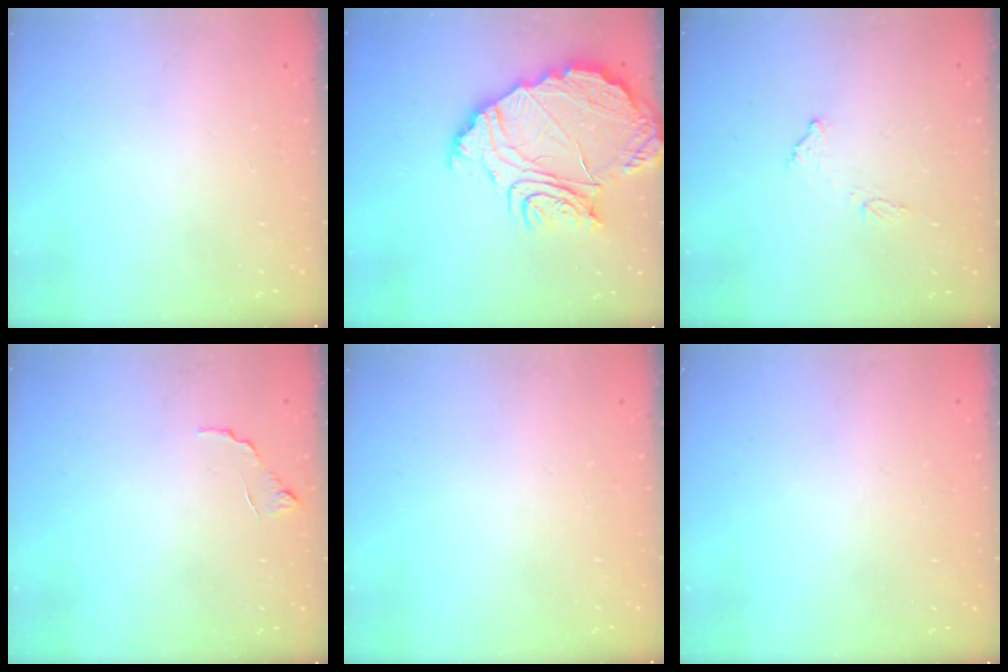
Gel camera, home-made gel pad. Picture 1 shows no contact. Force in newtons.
{"total": 18.7, "press": 18.6, "slide": 1.5}
{"total": 8.0, "press": 8.0, "slide": 0.4}
{"total": 6.0, "press": 6.0, "slide": 0.3}
{"total": 0.0}
{"total": 4.2, "press": 4.2, "slide": 0.2}